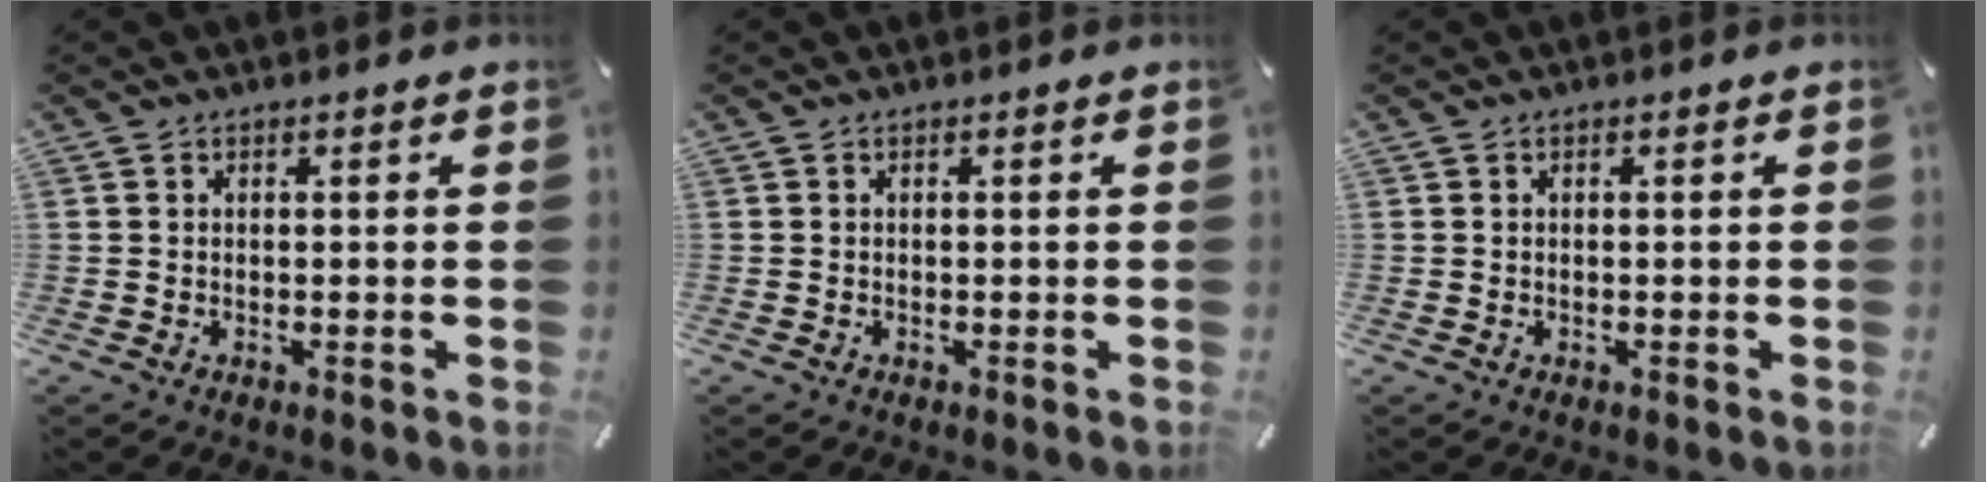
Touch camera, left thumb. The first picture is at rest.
{"total": 0.0}
{"total": 0.0}